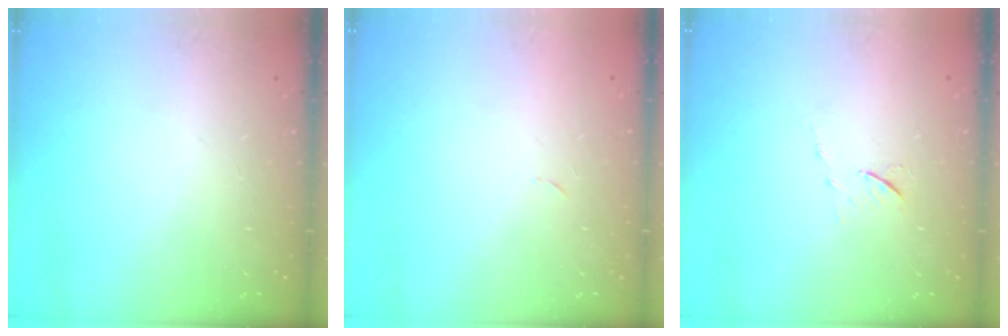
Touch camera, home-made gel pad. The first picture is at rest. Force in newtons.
{"total": 2.4, "press": 2.4, "slide": 0.4}
{"total": 5.6, "press": 5.6, "slide": 0.6}